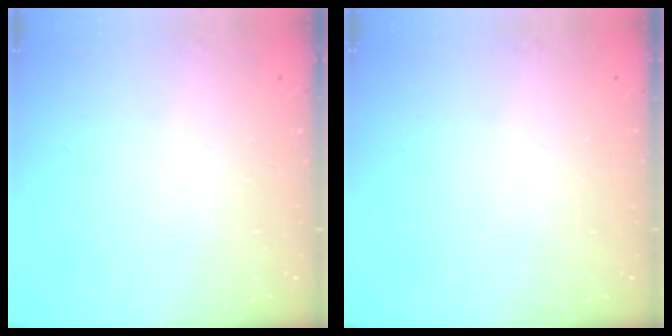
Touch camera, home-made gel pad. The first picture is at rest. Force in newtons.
{"total": 0.0}